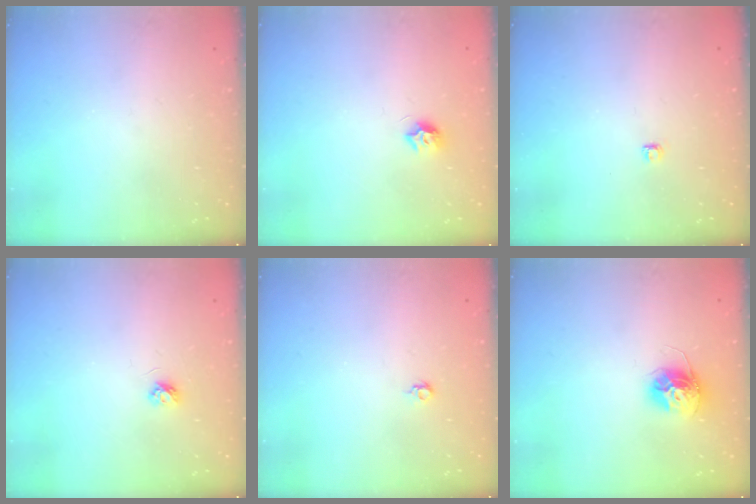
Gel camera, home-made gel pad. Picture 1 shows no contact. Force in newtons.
{"total": 7.4, "press": 7.4, "slide": 0.6}
{"total": 2.8, "press": 2.8, "slide": 0.4}
{"total": 3.3, "press": 3.3, "slide": 0.3}
{"total": 3.7, "press": 3.6, "slide": 0.8}
{"total": 11.9, "press": 11.9, "slide": 1.0}